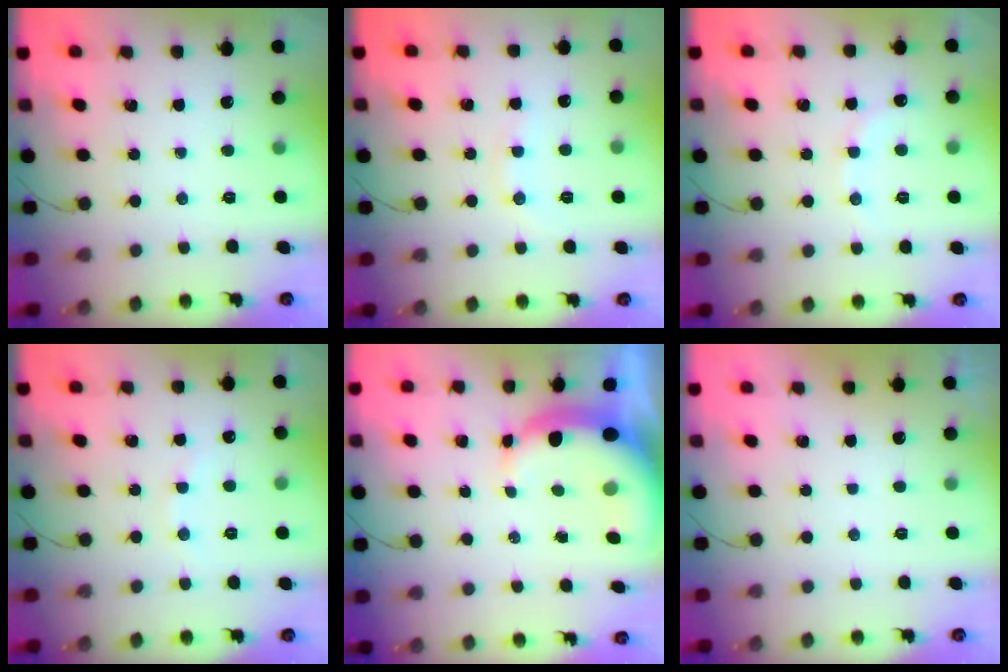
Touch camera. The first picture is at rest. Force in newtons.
{"total": 5.5, "press": 5.4, "slide": 1.3}
{"total": 6.2, "press": 6.1, "slide": 1.0}
{"total": 5.9, "press": 5.8, "slide": 1.2}
{"total": 9.4, "press": 9.2, "slide": 1.9}
{"total": 3.0, "press": 3.0, "slide": 0.1}